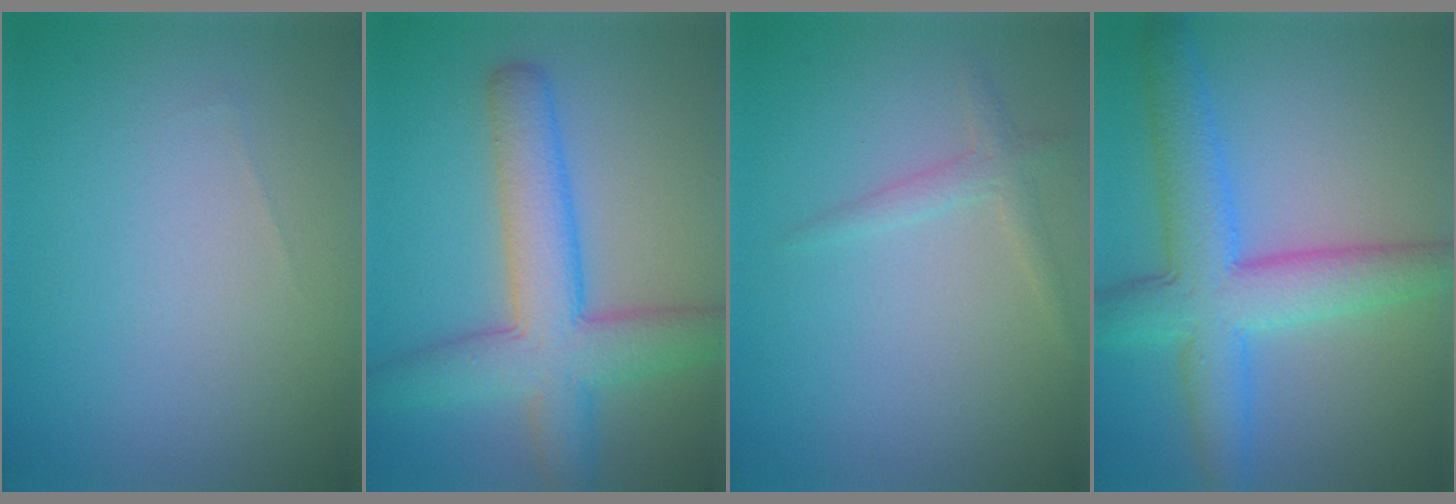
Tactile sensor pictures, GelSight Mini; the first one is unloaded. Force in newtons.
{"total": 7.2, "press": 7.2, "slide": 0.2}
{"total": 1.5, "press": 1.5, "slide": 0.1}
{"total": 6.9, "press": 6.9, "slide": 0.3}